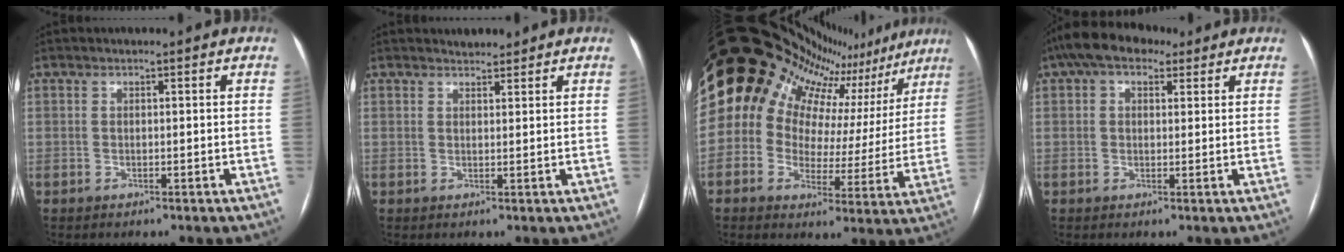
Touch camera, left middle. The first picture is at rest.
{"total": 2.0, "force": [1.9, 0.6, 0.3], "torque": [-0.008, 0.009, 0.033]}
{"total": 25.4, "force": [17.9, 13.6, 11.7], "torque": [-0.216, 0.044, 0.225]}
{"total": 6.8, "force": [4.1, 3.9, 3.8], "torque": [-0.069, 0.041, 0.066]}